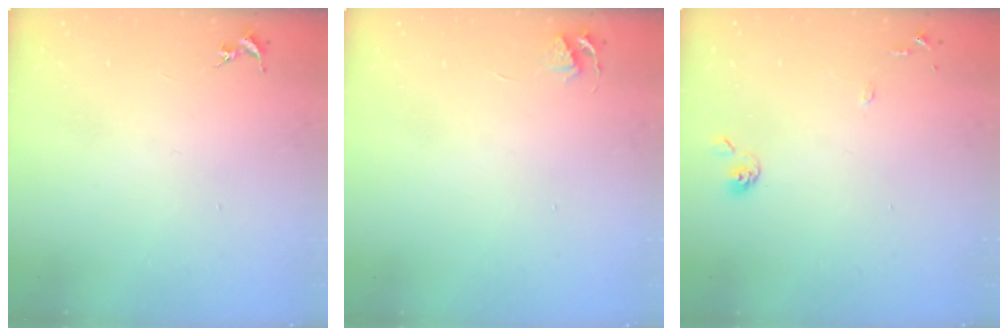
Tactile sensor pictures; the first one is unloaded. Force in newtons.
{"total": 3.5, "press": 3.4, "slide": 0.5}
{"total": 7.0, "press": 7.0, "slide": 0.7}